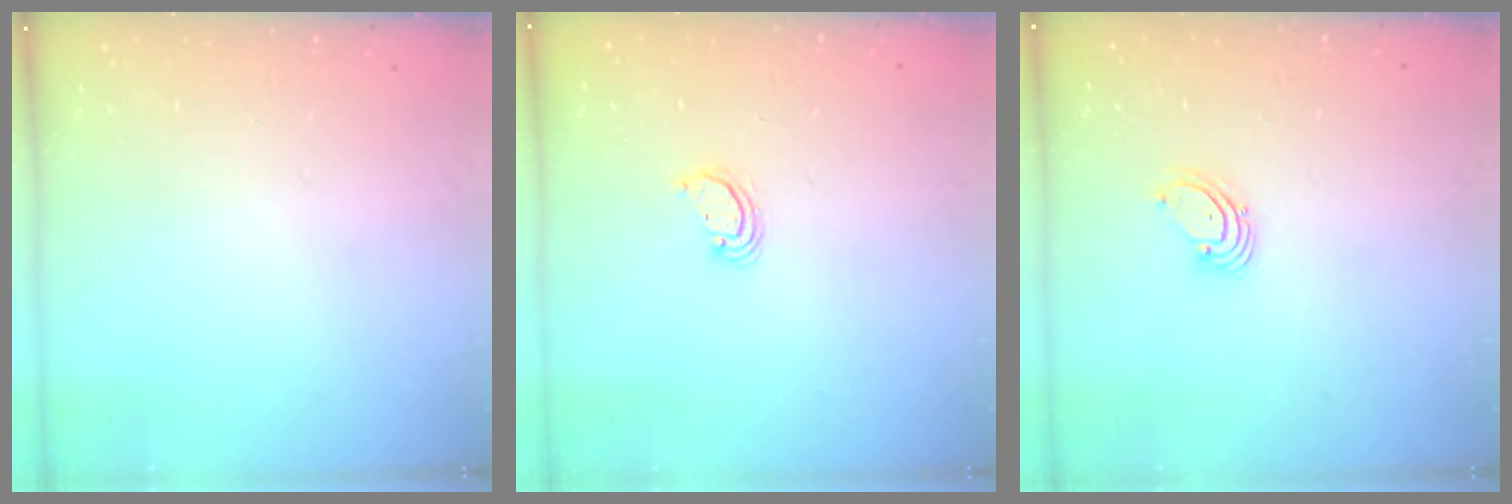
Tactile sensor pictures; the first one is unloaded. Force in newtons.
{"total": 2.7, "press": 2.7, "slide": 0.2}
{"total": 1.6, "press": 1.6, "slide": 0.1}